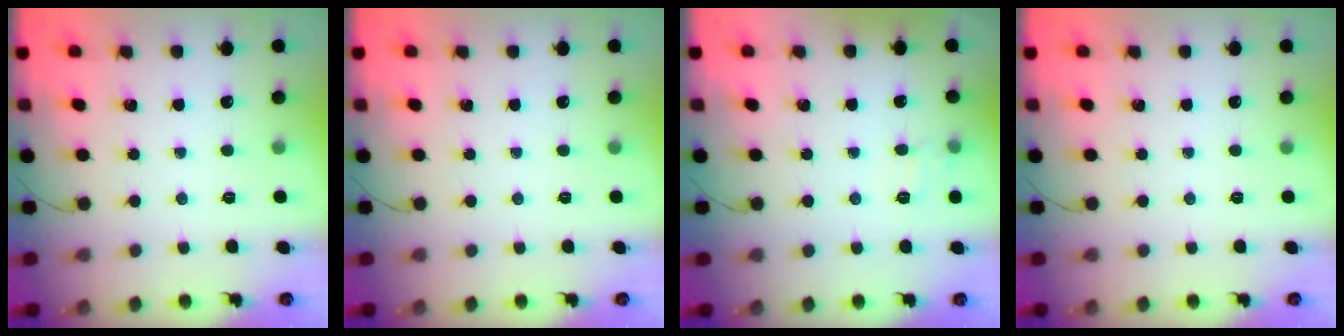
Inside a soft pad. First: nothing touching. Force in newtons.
{"total": 0.0}
{"total": 7.1, "press": 6.9, "slide": 1.7}
{"total": 0.0}